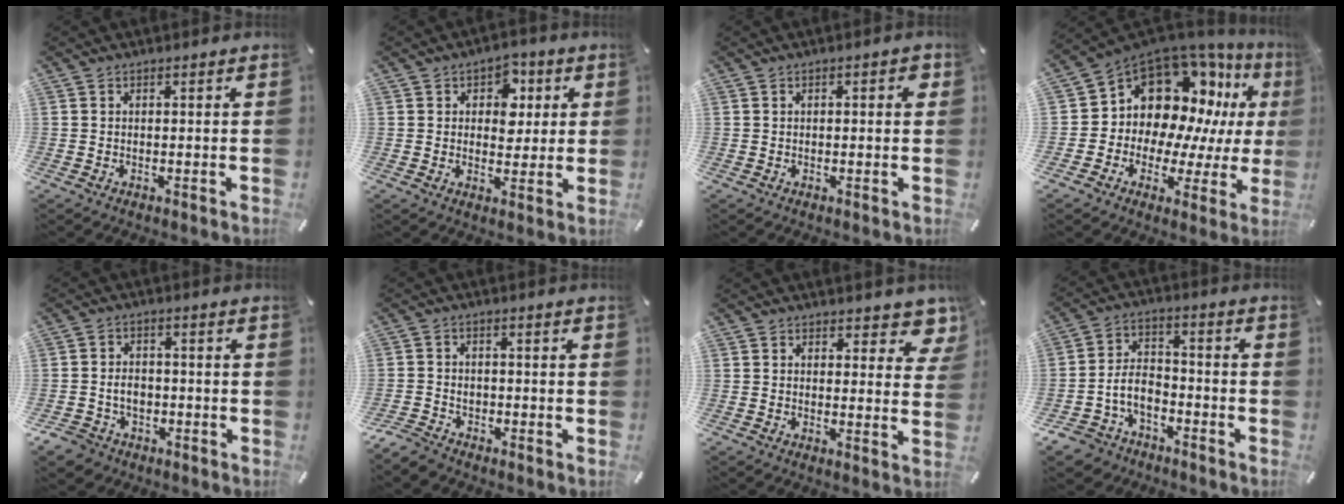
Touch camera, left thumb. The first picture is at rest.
{"total": 7.0, "force": [1.5, 5.9, 3.5], "torque": [-0.027, -0.005, 0.018]}
{"total": 2.2, "force": [0.3, 0.8, 2.0], "torque": [-0.030, 0.003, 0.001]}
{"total": 14.2, "force": [6.7, 11.0, 6.0], "torque": [-0.106, -0.080, 0.132]}
{"total": 5.7, "force": [-1.6, 5.0, 2.4], "torque": [-0.060, 0.012, -0.029]}
{"total": 3.9, "force": [-3.0, 2.2, 1.1], "torque": [-0.036, 0.012, -0.063]}
{"total": 5.6, "force": [4.2, 2.9, 2.3], "torque": [-0.001, -0.032, 0.067]}
{"total": 8.1, "force": [-4.1, 6.1, 3.4], "torque": [-0.086, 0.017, -0.081]}